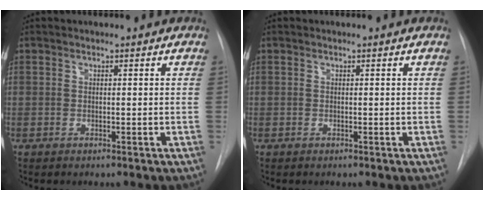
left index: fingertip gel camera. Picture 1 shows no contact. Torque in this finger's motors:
{"motor_torque": [0.00, 0.00, 0.00, 0.01]}